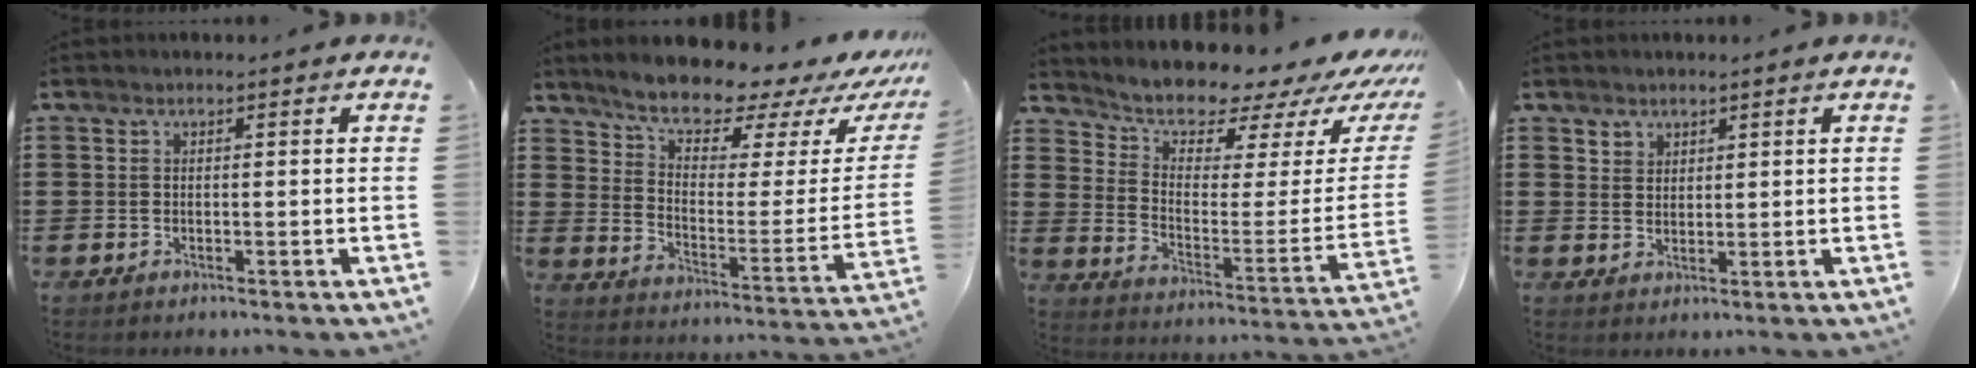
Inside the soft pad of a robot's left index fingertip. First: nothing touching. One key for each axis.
{"total": 9.2, "fx": 8.4, "fy": 2.0, "fz": 3.1, "tx": -0.079, "ty": -0.065, "tz": 0.140}
{"total": 6.2, "fx": 5.8, "fy": 2.0, "fz": 0.6, "tx": -0.036, "ty": -0.063, "tz": 0.094}
{"total": 2.1, "fx": 1.6, "fy": 1.4, "fz": 0.0, "tx": -0.004, "ty": 0.006, "tz": 0.031}